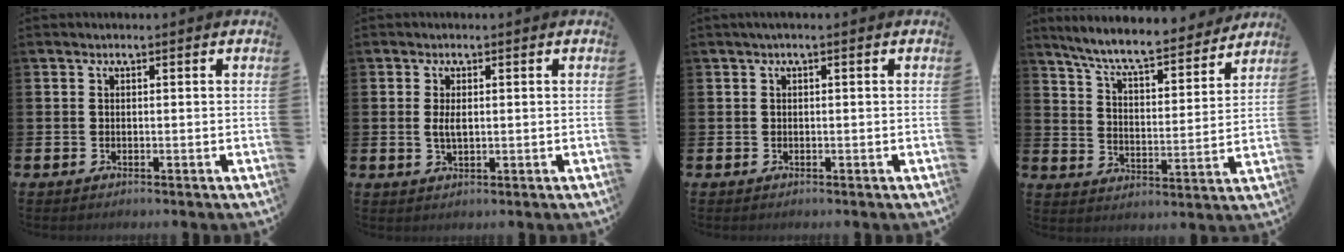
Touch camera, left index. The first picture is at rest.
{"total": 2.4, "force": [0.3, 1.1, 2.1], "torque": [-0.035, 0.000, 0.002]}
{"total": 0.6, "force": [0.0, 0.1, 0.6], "torque": [-0.016, 0.004, 0.000]}
{"total": 8.1, "force": [7.5, 1.0, 3.0], "torque": [-0.084, -0.053, 0.127]}